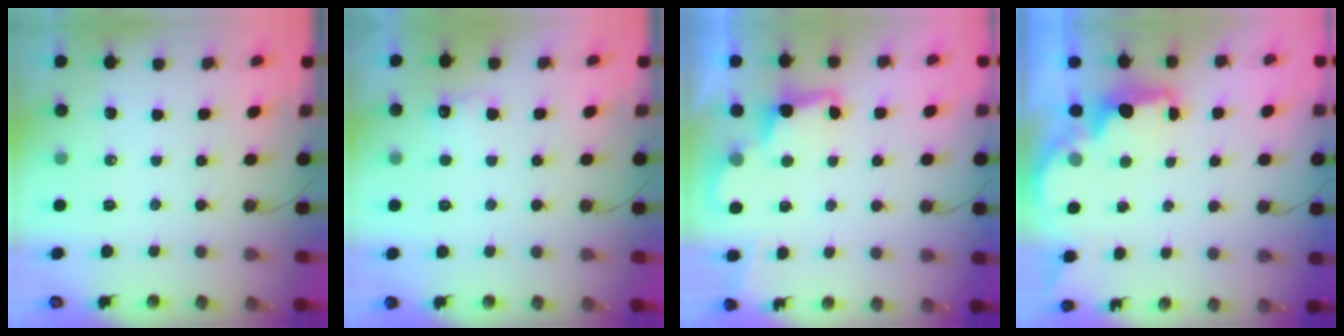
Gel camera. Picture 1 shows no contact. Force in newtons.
{"total": 5.7, "press": 5.6, "slide": 1.3}
{"total": 3.3, "press": 3.3, "slide": 0.6}
{"total": 2.5, "press": 2.3, "slide": 0.8}